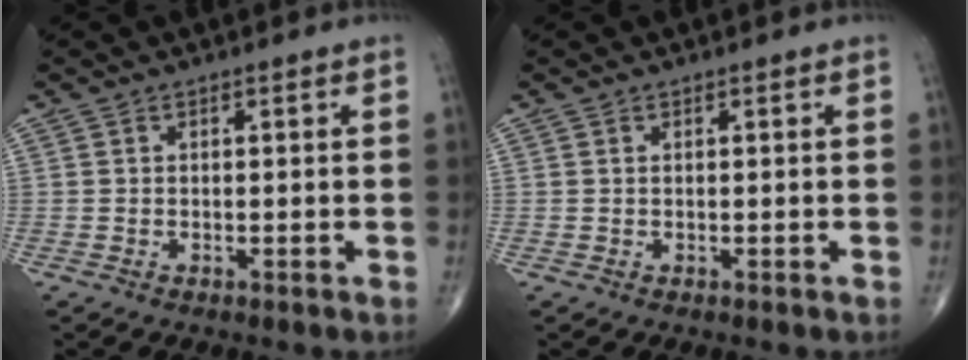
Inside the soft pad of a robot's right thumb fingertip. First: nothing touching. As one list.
[{"total": 0.0}]